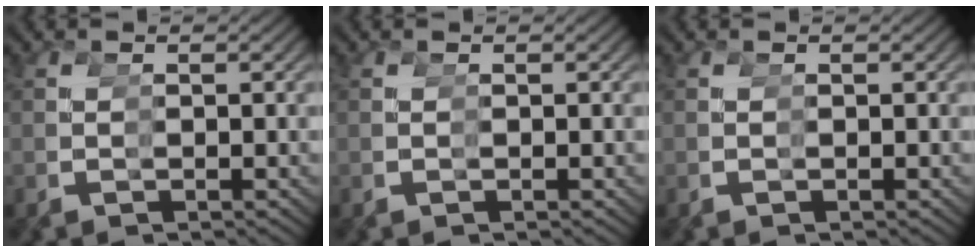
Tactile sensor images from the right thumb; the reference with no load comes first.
{"total": 0.0}
{"total": 0.0}